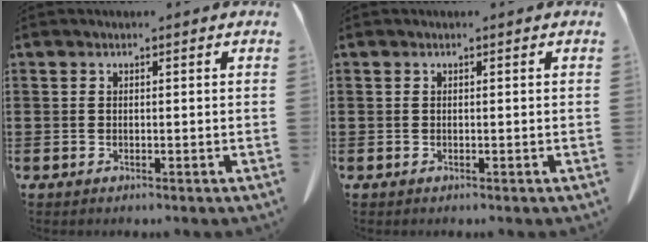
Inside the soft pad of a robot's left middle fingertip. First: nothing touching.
{"total": 0.0}